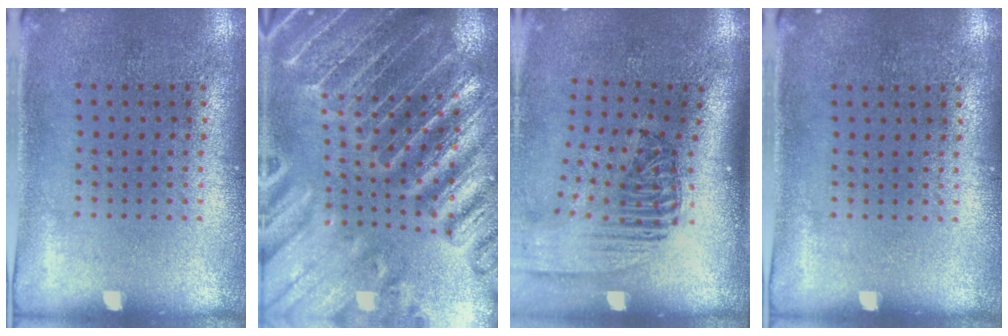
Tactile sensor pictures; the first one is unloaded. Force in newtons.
{"total": 4.5, "press": 4.1, "slide": 1.8}
{"total": 2.4, "press": 1.8, "slide": 1.7}
{"total": 0.0}